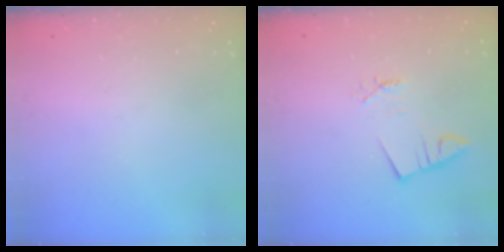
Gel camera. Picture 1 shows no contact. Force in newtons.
{"total": 2.2, "press": 2.1, "slide": 0.2}